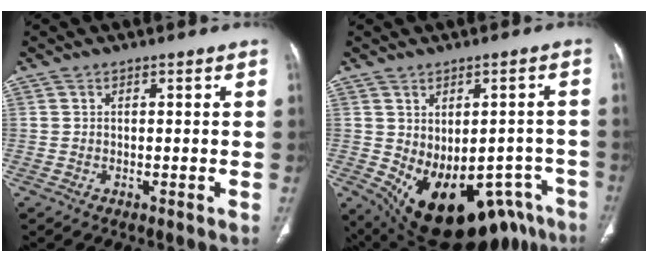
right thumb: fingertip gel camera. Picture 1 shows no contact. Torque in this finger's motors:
{"motor_torque": [-0.28, 1.00, 0.19, -0.08, 0.11]}